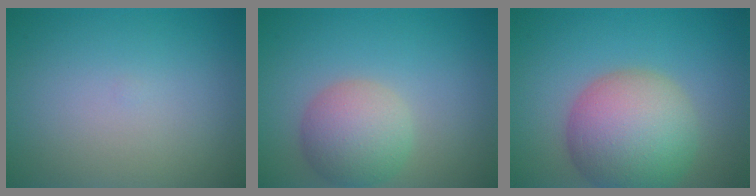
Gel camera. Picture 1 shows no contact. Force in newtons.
{"total": 4.7, "press": 4.7, "slide": 0.1}
{"total": 9.1, "press": 9.1, "slide": 0.6}